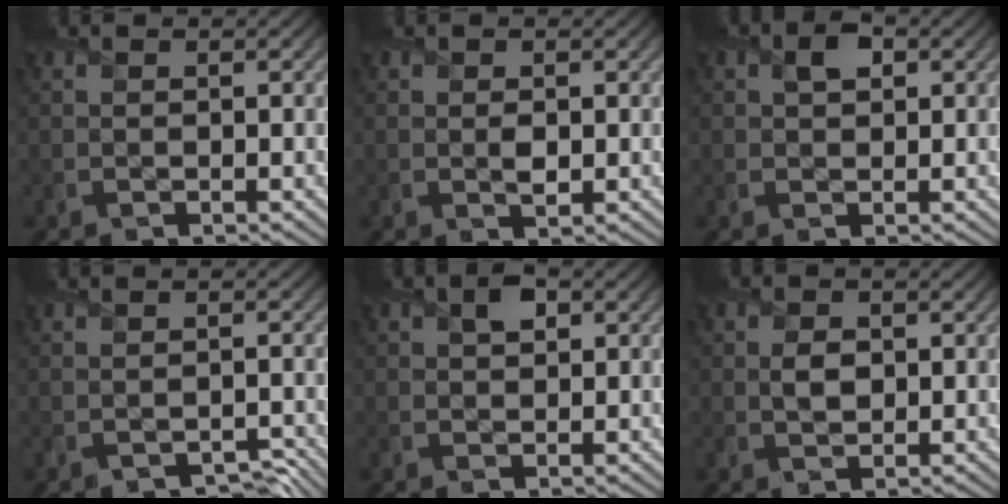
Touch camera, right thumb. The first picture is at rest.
{"total": 1.5, "force": [0.0, 1.0, 1.1], "torque": [-0.019, -0.006, 0.000]}
{"total": 2.6, "force": [1.0, 1.8, 1.6], "torque": [-0.032, 0.005, 0.013]}
{"total": 2.0, "force": [-1.5, 1.1, 0.7], "torque": [-0.009, -0.009, -0.019]}
{"total": 2.5, "force": [1.0, 1.6, 1.6], "torque": [-0.030, 0.006, 0.014]}
{"total": 2.3, "force": [0.3, 1.8, 1.4], "torque": [-0.031, -0.003, 0.001]}